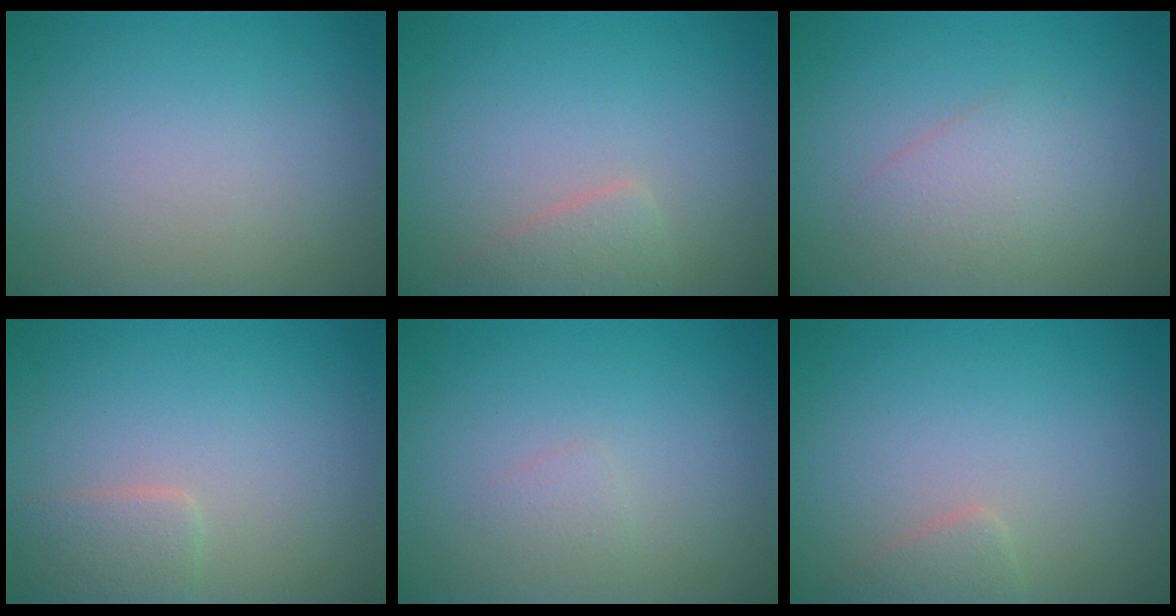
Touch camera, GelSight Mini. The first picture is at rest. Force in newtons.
{"total": 1.7, "press": 1.7, "slide": 0.2}
{"total": 2.2, "press": 2.2, "slide": 0.0}
{"total": 2.1, "press": 2.1, "slide": 0.1}
{"total": 0.7, "press": 0.7, "slide": 0.0}
{"total": 1.3, "press": 1.3, "slide": 0.1}